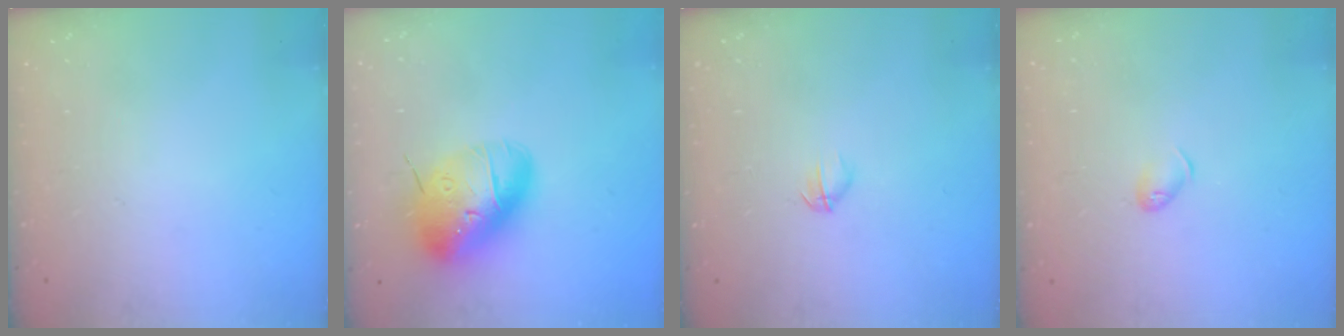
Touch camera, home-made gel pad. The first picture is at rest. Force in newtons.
{"total": 18.5, "press": 18.3, "slide": 2.9}
{"total": 2.8, "press": 2.7, "slide": 0.9}
{"total": 5.1, "press": 5.1, "slide": 0.8}